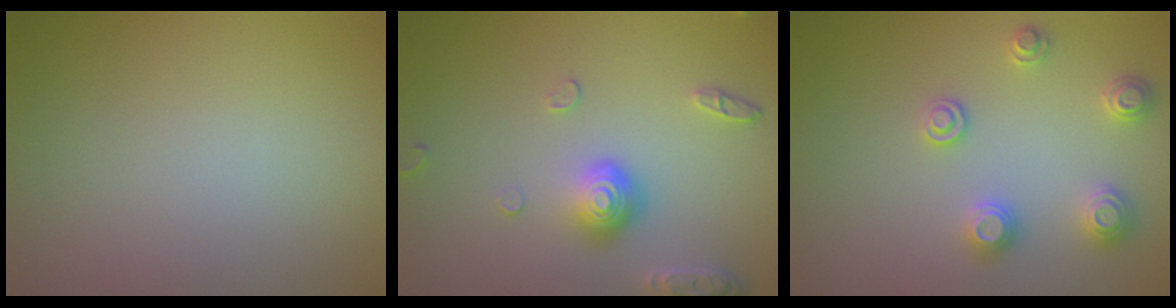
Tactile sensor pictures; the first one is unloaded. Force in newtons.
{"total": 3.7, "press": 2.9, "slide": 2.4}
{"total": 2.6, "press": 2.6, "slide": 0.1}